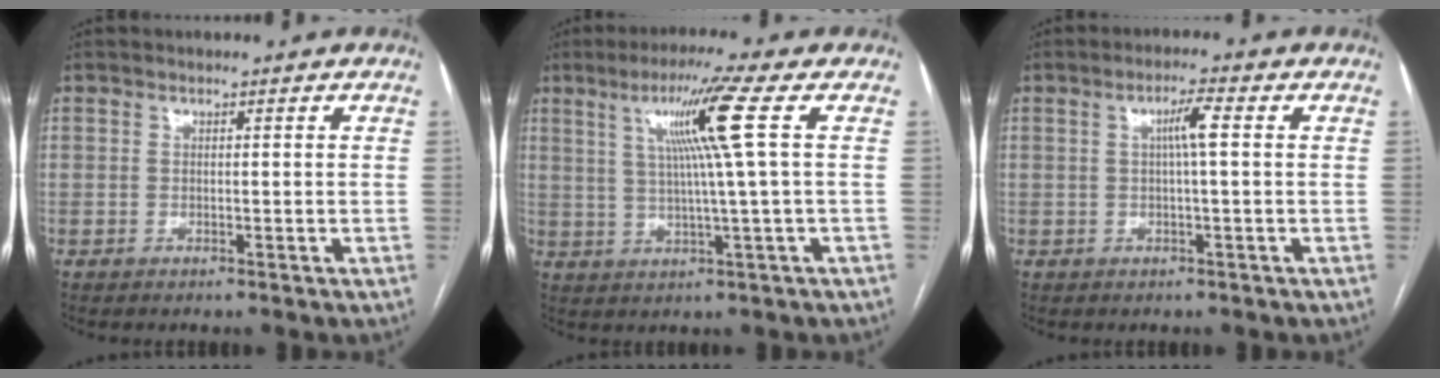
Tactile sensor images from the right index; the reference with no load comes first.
{"total": 9.4, "force": [2.9, -2.2, 8.7], "torque": [-0.151, 0.008, 0.056]}
{"total": 3.7, "force": [0.5, -0.1, 3.7], "torque": [-0.064, 0.007, 0.009]}